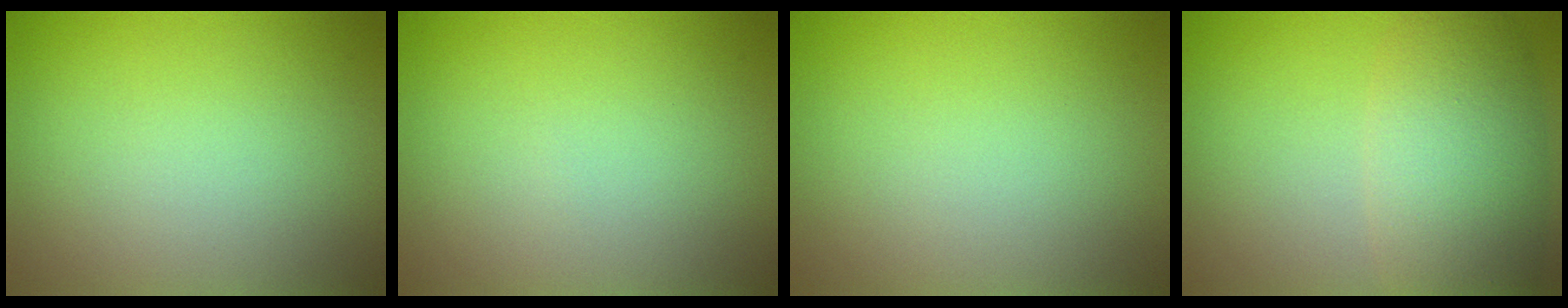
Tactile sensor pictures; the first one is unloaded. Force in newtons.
{"total": 0.0}
{"total": 0.0}
{"total": 6.7, "press": 6.7, "slide": 0.4}